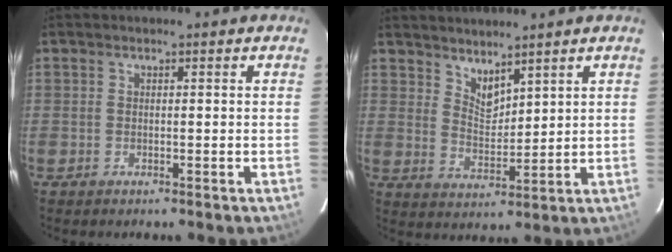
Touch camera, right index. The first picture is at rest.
{"total": 5.2, "force": [4.4, 1.8, 2.1], "torque": [-0.031, -0.007, 0.084]}